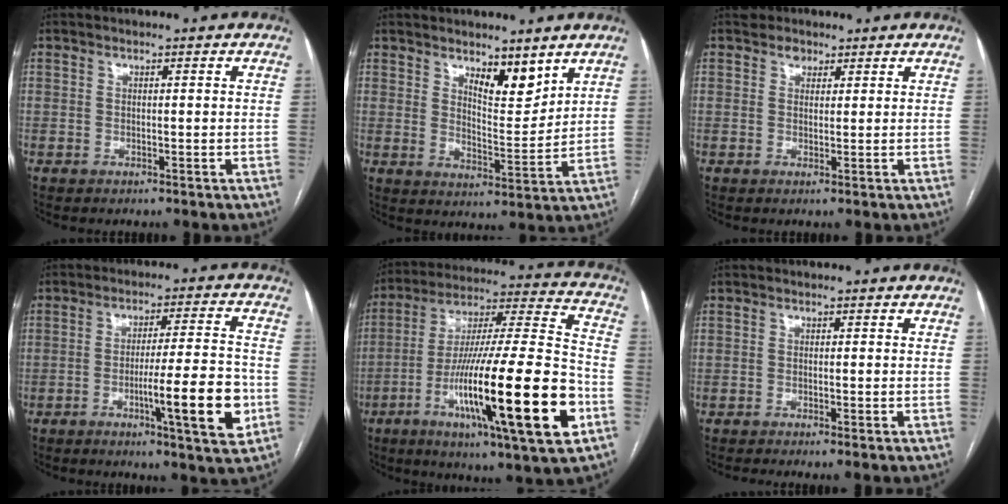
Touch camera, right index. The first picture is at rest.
{"total": 6.3, "force": [4.6, 2.0, 3.9], "torque": [-0.063, -0.017, 0.079]}
{"total": 2.4, "force": [1.5, 1.9, 0.2], "torque": [0.002, 0.007, 0.018]}
{"total": 11.7, "force": [-3.8, 0.4, 11.1], "torque": [-0.168, -0.007, -0.058]}
{"total": 27.5, "force": [-9.4, 1.8, 25.8], "torque": [-0.410, -0.030, -0.157]}
{"total": 0.7, "force": [-0.4, -0.1, 0.5], "torque": [-0.012, 0.000, -0.009]}